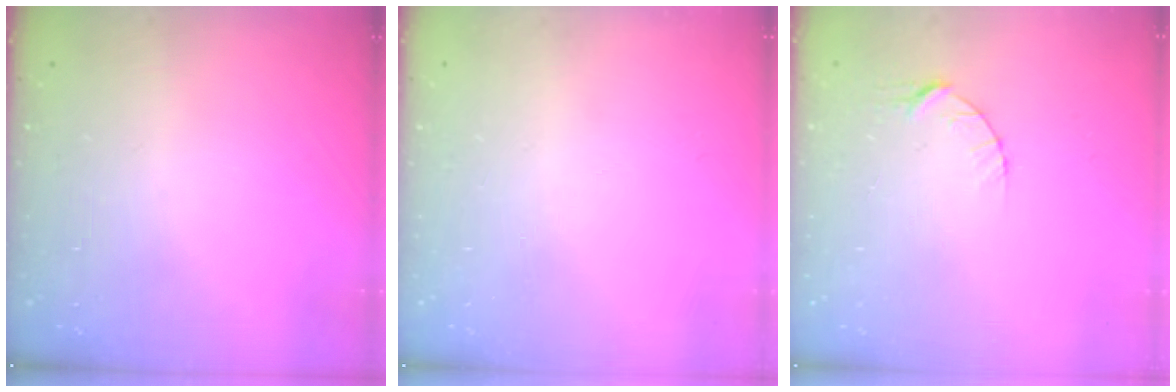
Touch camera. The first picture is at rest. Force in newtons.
{"total": 0.0}
{"total": 5.0, "press": 4.9, "slide": 0.7}